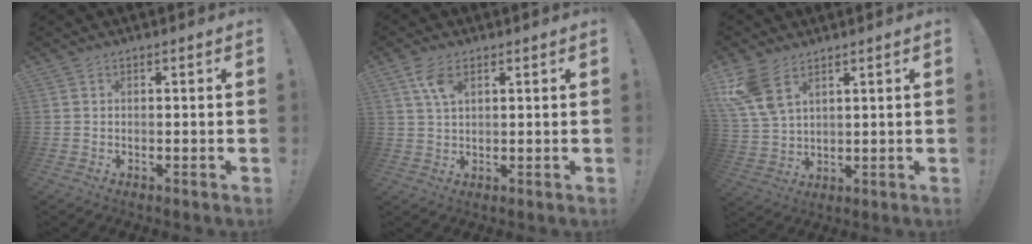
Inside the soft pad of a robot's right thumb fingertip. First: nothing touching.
{"total": 5.7, "force": [2.9, 2.7, 4.1], "torque": [-0.077, -0.011, 0.050]}
{"total": 9.6, "force": [5.9, 5.1, 5.6], "torque": [-0.115, -0.028, 0.116]}